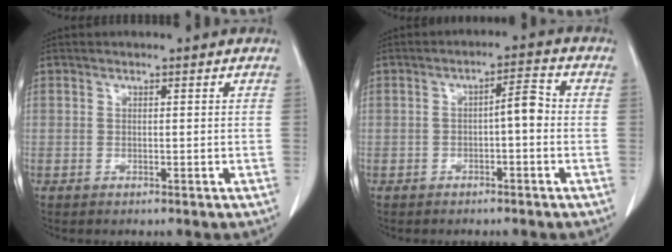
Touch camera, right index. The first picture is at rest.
{"total": 3.8, "force": [-0.5, 0.8, 3.6], "torque": [-0.052, 0.016, -0.009]}